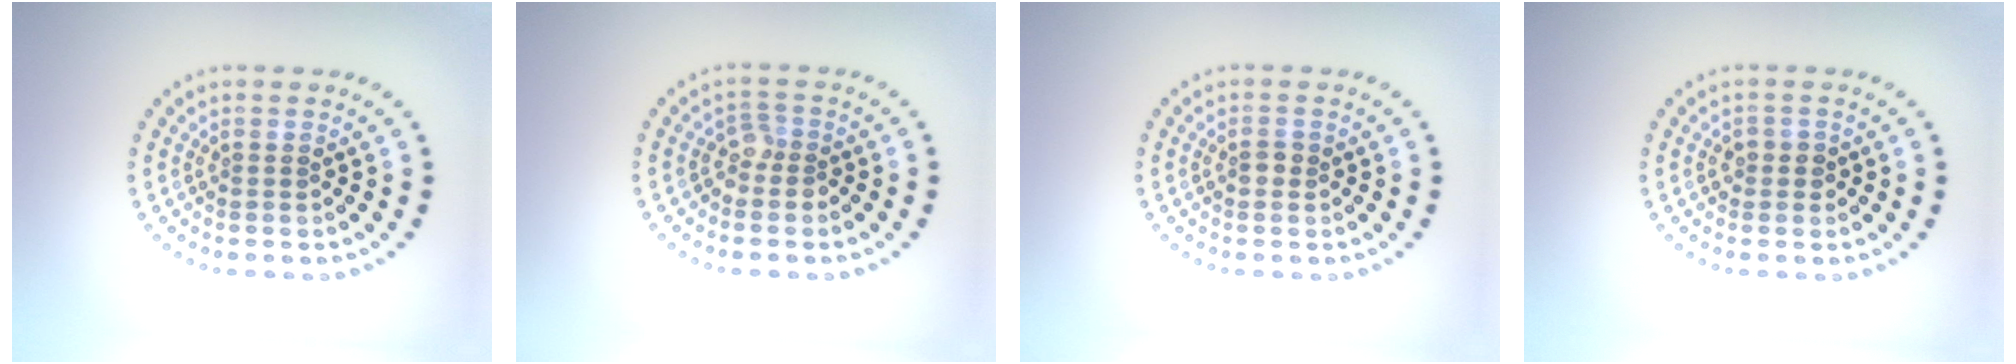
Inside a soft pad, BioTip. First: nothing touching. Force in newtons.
{"total": 1.7, "press": 1.4, "slide": 1.0}
{"total": 1.1, "press": 1.1, "slide": 0.1}
{"total": 1.4, "press": 1.3, "slide": 0.6}